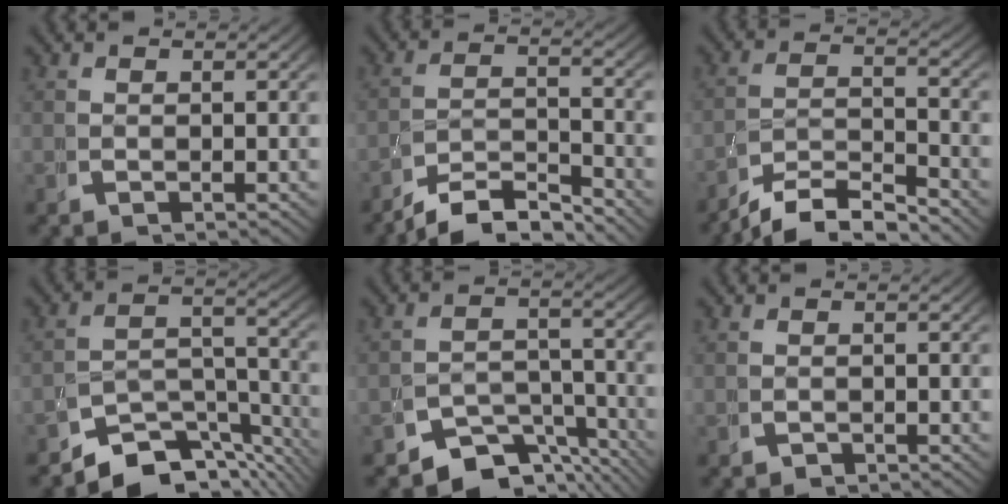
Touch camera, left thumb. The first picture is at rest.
{"total": 6.0, "force": [-4.6, 2.6, 2.7], "torque": [-0.033, -0.015, -0.080]}
{"total": 6.3, "force": [-4.4, 3.2, 3.1], "torque": [-0.048, -0.020, -0.075]}
{"total": 7.6, "force": [-5.7, 3.6, 3.6], "torque": [-0.056, -0.021, -0.088]}
{"total": 6.2, "force": [-5.0, 3.0, 2.2], "torque": [-0.020, -0.020, -0.084]}
{"total": 0.6, "force": [-0.5, 0.3, -0.2], "torque": [0.007, -0.002, -0.008]}